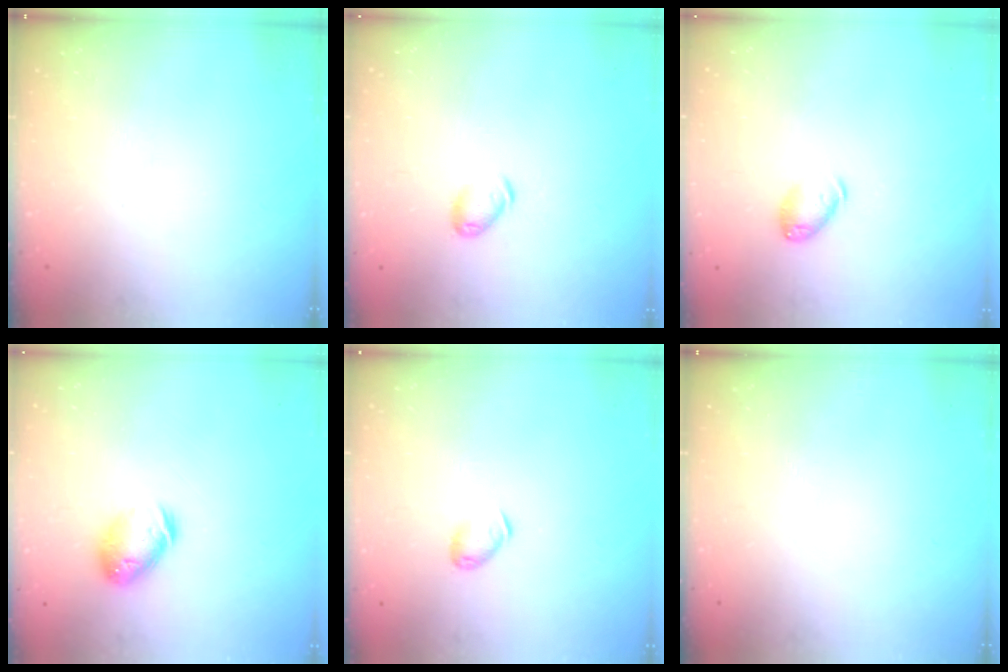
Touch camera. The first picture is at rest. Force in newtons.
{"total": 6.4, "press": 6.4, "slide": 1.0}
{"total": 7.3, "press": 7.3, "slide": 0.8}
{"total": 11.4, "press": 11.2, "slide": 2.0}
{"total": 4.6, "press": 4.5, "slide": 0.9}
{"total": 0.0}